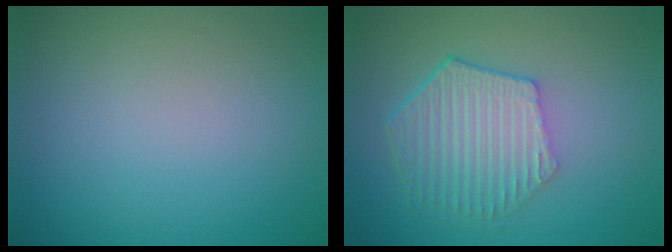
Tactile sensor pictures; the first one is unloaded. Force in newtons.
{"total": 5.9, "press": 4.5, "slide": 3.9}